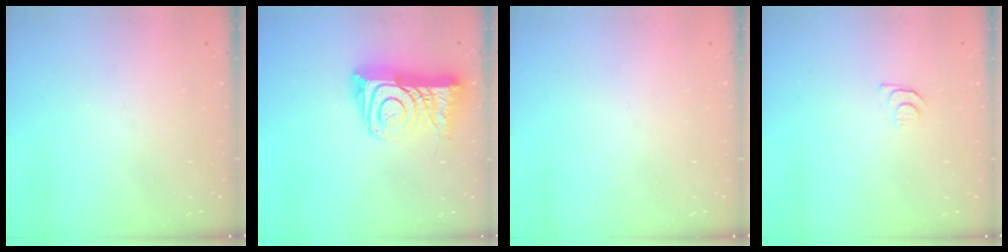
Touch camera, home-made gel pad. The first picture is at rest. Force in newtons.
{"total": 16.4, "press": 16.3, "slide": 1.5}
{"total": 0.0}
{"total": 5.4, "press": 5.4, "slide": 0.7}